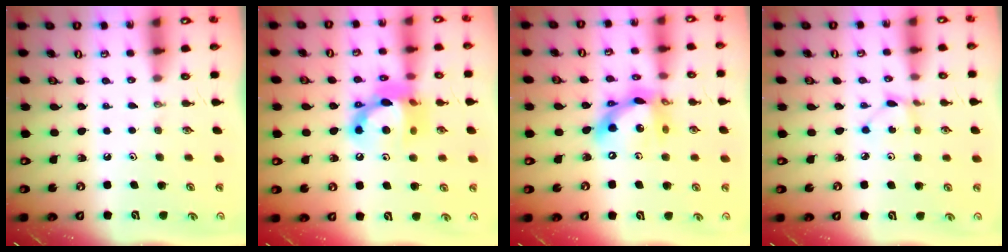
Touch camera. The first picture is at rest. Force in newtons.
{"total": 14.7, "press": 14.7, "slide": 1.2}
{"total": 15.8, "press": 15.7, "slide": 1.6}
{"total": 1.5, "press": 1.5, "slide": 0.2}